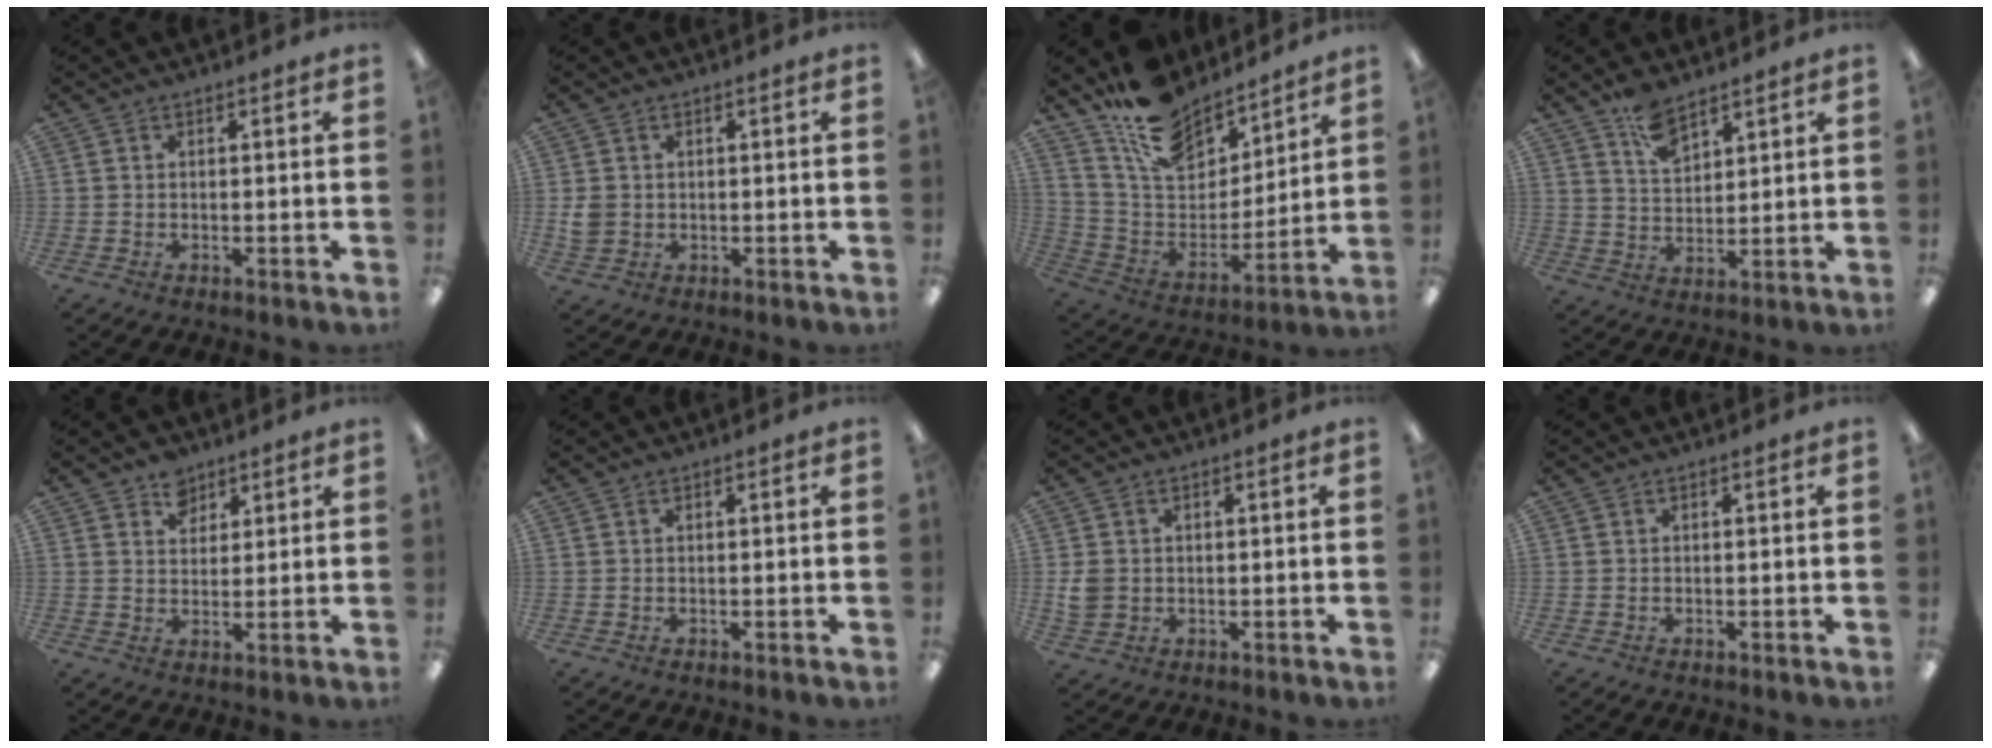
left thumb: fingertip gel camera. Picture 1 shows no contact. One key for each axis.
{"total": 3.2, "fx": 0.2, "fy": 2.8, "fz": 1.5, "tx": -0.027, "ty": 0.005, "tz": 0.007}
{"total": 16.9, "fx": 13.6, "fy": 8.3, "fz": 5.7, "tx": -0.132, "ty": -0.088, "tz": 0.254}
{"total": 7.7, "fx": 5.7, "fy": 3.7, "fz": 3.6, "tx": -0.063, "ty": -0.027, "tz": 0.104}
{"total": 5.4, "fx": 4.0, "fy": 3.5, "fz": 1.2, "tx": -0.006, "ty": -0.018, "tz": 0.069}
{"total": 0.0}
{"total": 3.6, "fx": 0.3, "fy": 3.2, "fz": 1.7, "tx": -0.030, "ty": -0.001, "tz": 0.004}
{"total": 0.0}